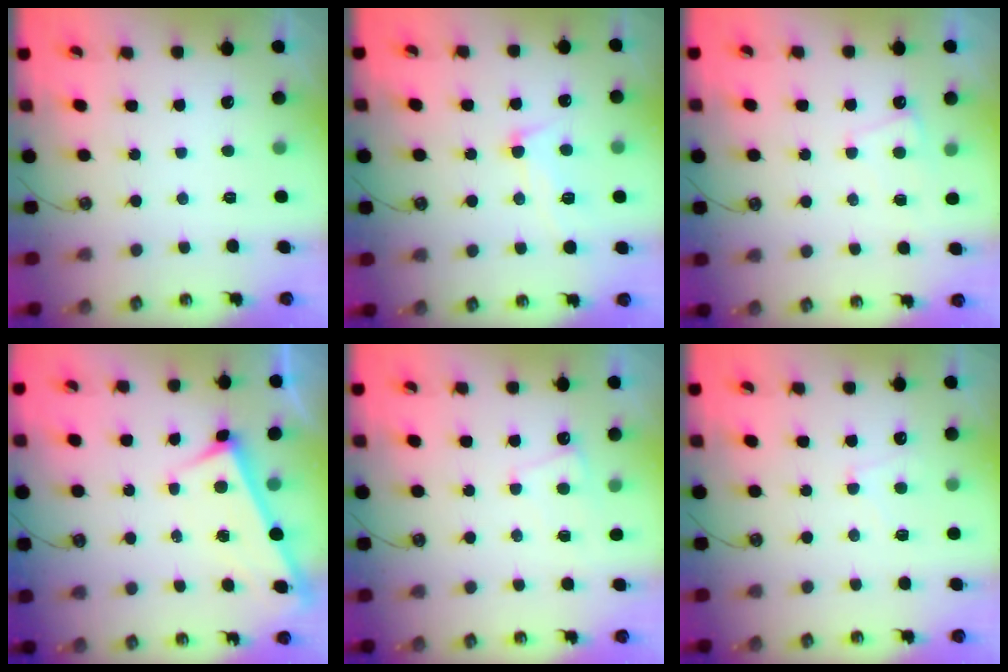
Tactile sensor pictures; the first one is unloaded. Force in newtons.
{"total": 7.2, "press": 7.1, "slide": 1.1}
{"total": 1.6, "press": 1.5, "slide": 0.4}
{"total": 3.0, "press": 3.0, "slide": 0.2}
{"total": 1.6, "press": 1.5, "slide": 0.4}
{"total": 1.0, "press": 0.9, "slide": 0.5}